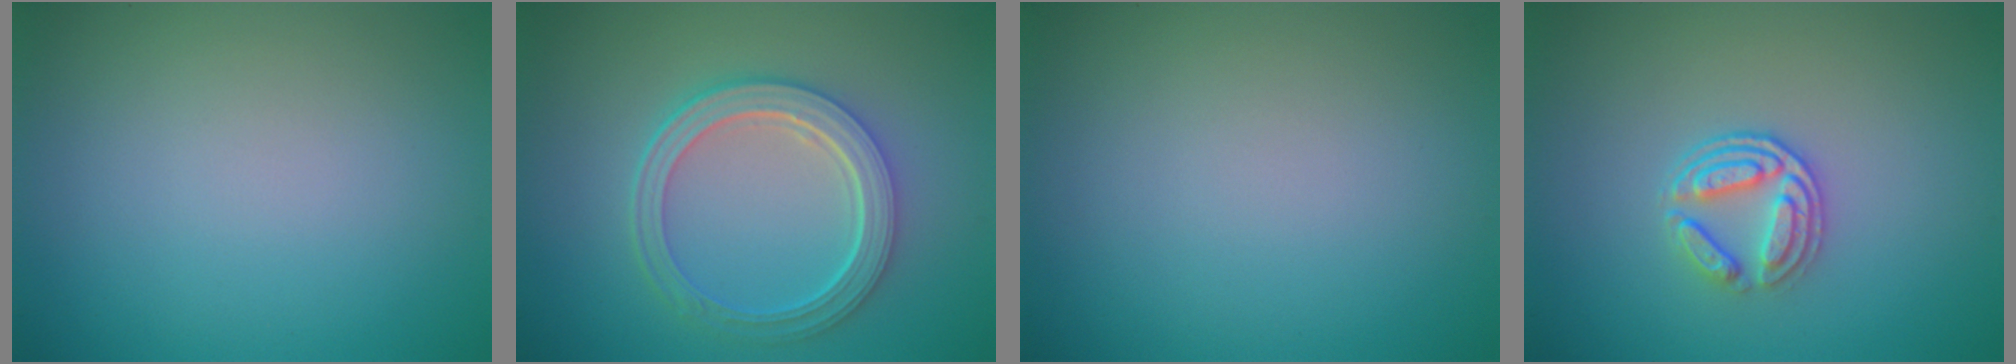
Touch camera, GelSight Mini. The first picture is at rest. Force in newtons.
{"total": 5.3, "press": 3.9, "slide": 3.6}
{"total": 0.0}
{"total": 3.1, "press": 2.6, "slide": 1.7}